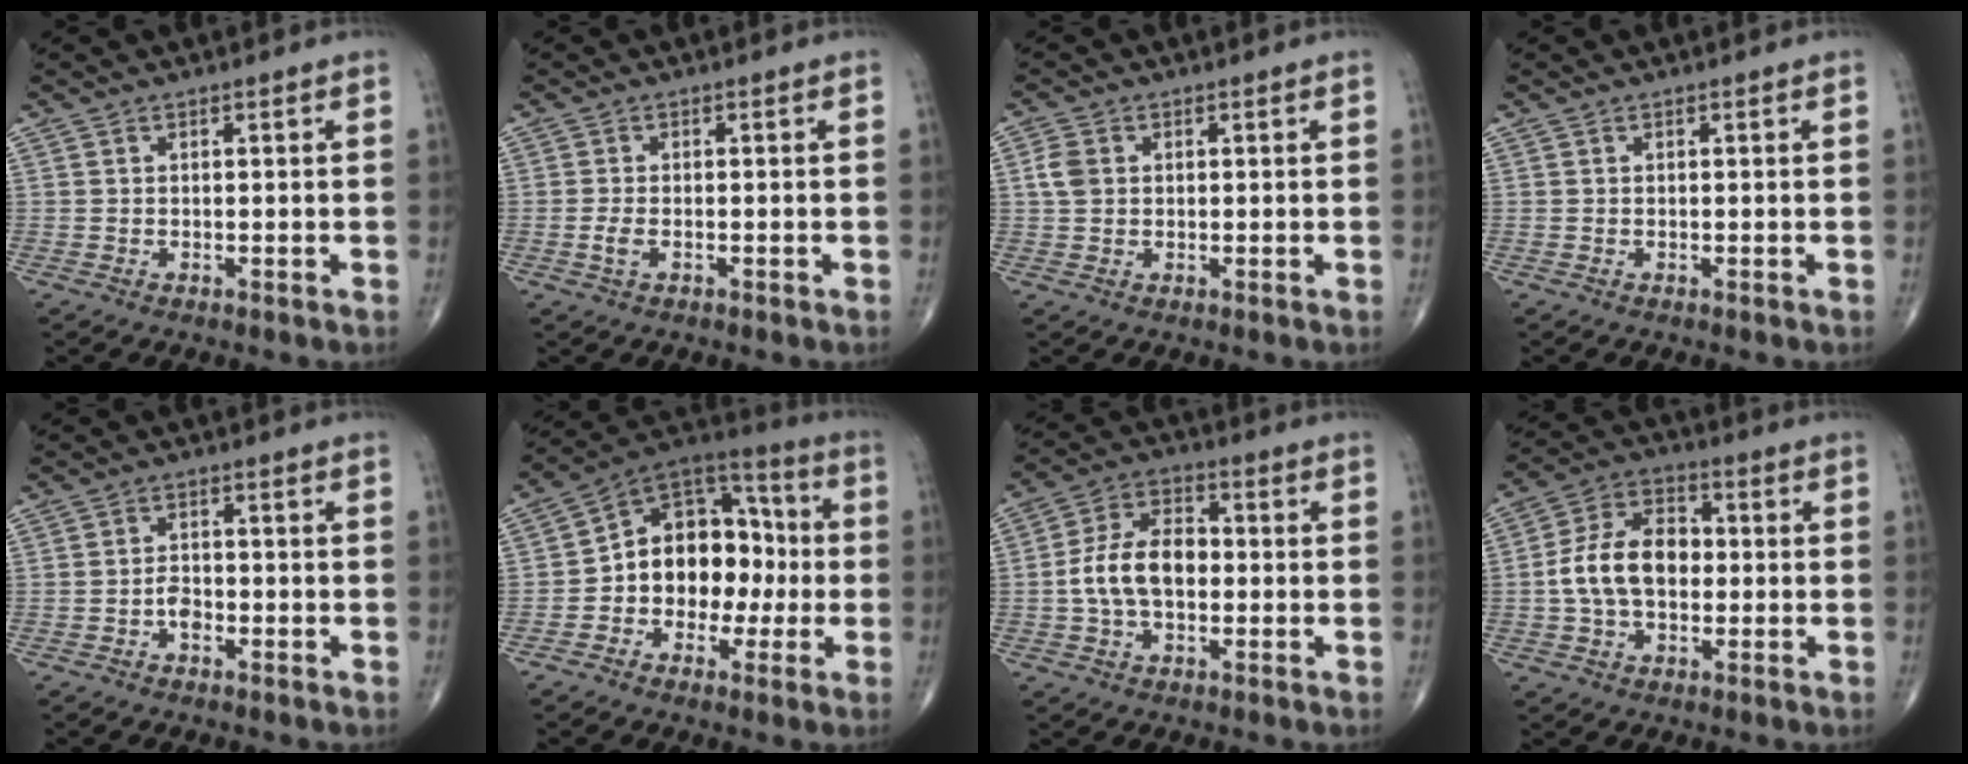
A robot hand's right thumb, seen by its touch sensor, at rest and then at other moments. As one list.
[{"total": 1.9, "force": [-0.6, 1.0, 1.5], "torque": [-0.035, 0.002, -0.013]}, {"total": 3.3, "force": [0.6, 2.5, 2.0], "torque": [-0.043, 0.006, 0.009]}, {"total": 0.0}, {"total": 2.6, "force": [-1.2, 1.6, 1.6], "torque": [-0.020, 0.008, -0.025]}, {"total": 16.1, "force": [-1.8, 11.7, 10.9], "torque": [-0.118, 0.051, -0.039]}, {"total": 10.8, "force": [-0.9, 6.7, 8.4], "torque": [-0.150, 0.029, -0.026]}, {"total": 12.1, "force": [-0.5, 8.0, 9.1], "torque": [-0.157, 0.031, -0.019]}]